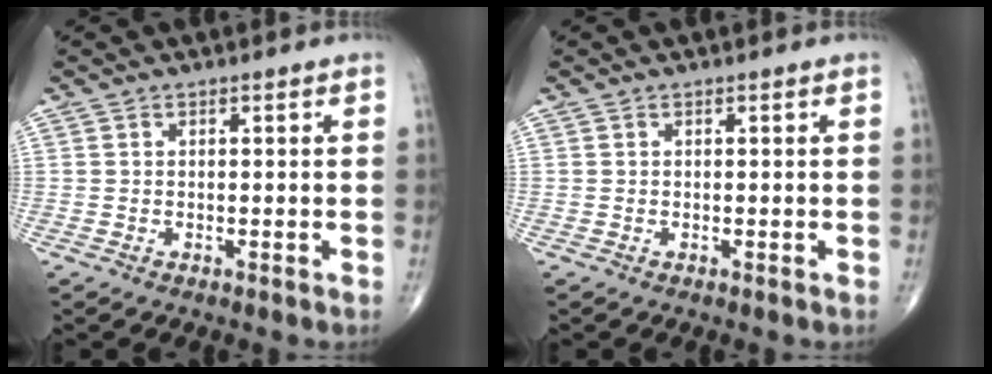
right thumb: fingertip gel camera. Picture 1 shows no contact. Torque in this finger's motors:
{"motor_torque": [0.00, 0.00, 0.01, -0.01, 0.00]}